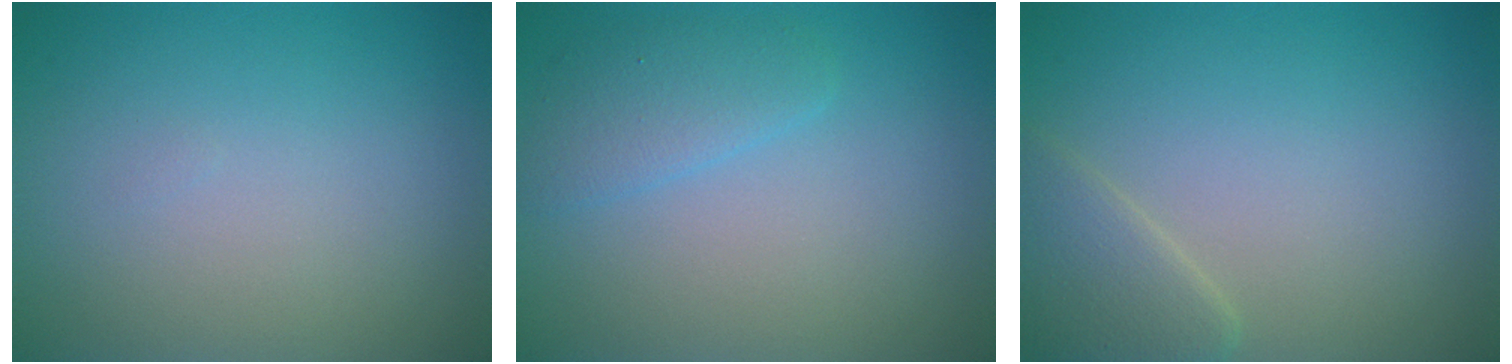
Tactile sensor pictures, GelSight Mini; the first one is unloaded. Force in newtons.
{"total": 2.2, "press": 2.2, "slide": 0.2}
{"total": 2.7, "press": 2.6, "slide": 0.2}